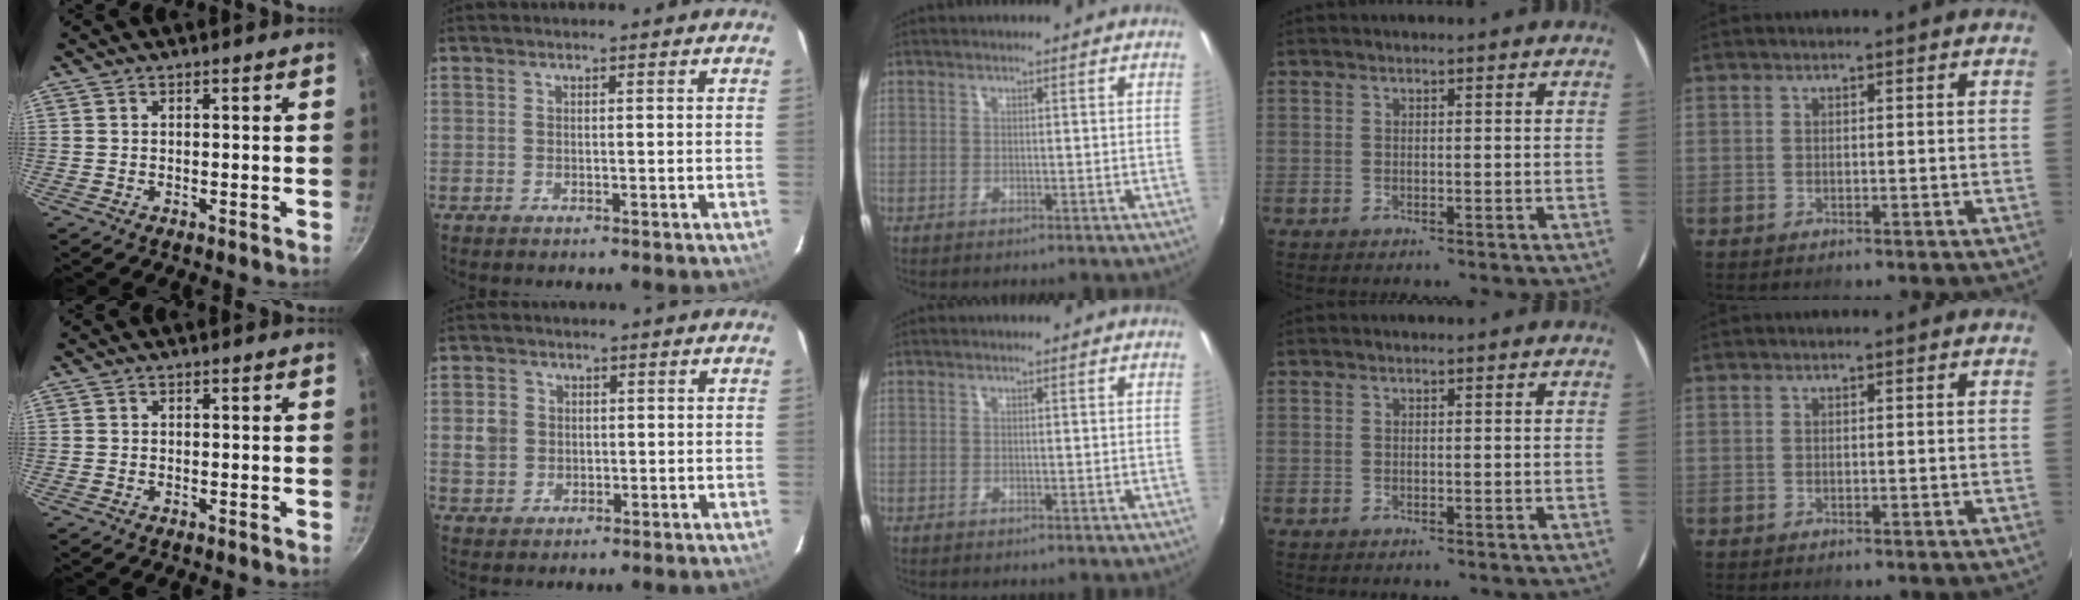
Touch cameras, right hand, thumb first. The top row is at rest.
{"index": {"total": 4.1, "force": [0.1, 3.9, 1.3], "torque": [-0.026, 0.012, 0.005]}}